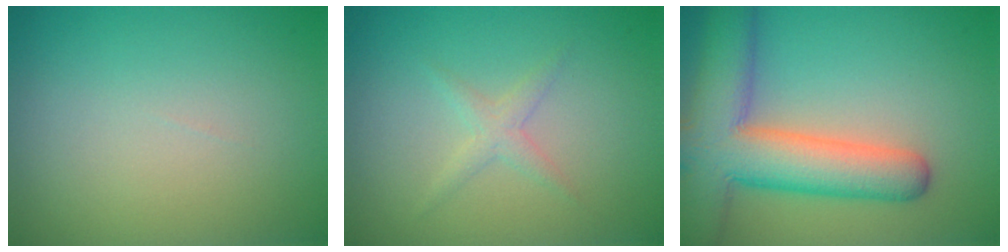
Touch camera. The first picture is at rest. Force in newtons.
{"total": 1.3, "press": 1.3, "slide": 0.1}
{"total": 9.5, "press": 9.5, "slide": 0.5}